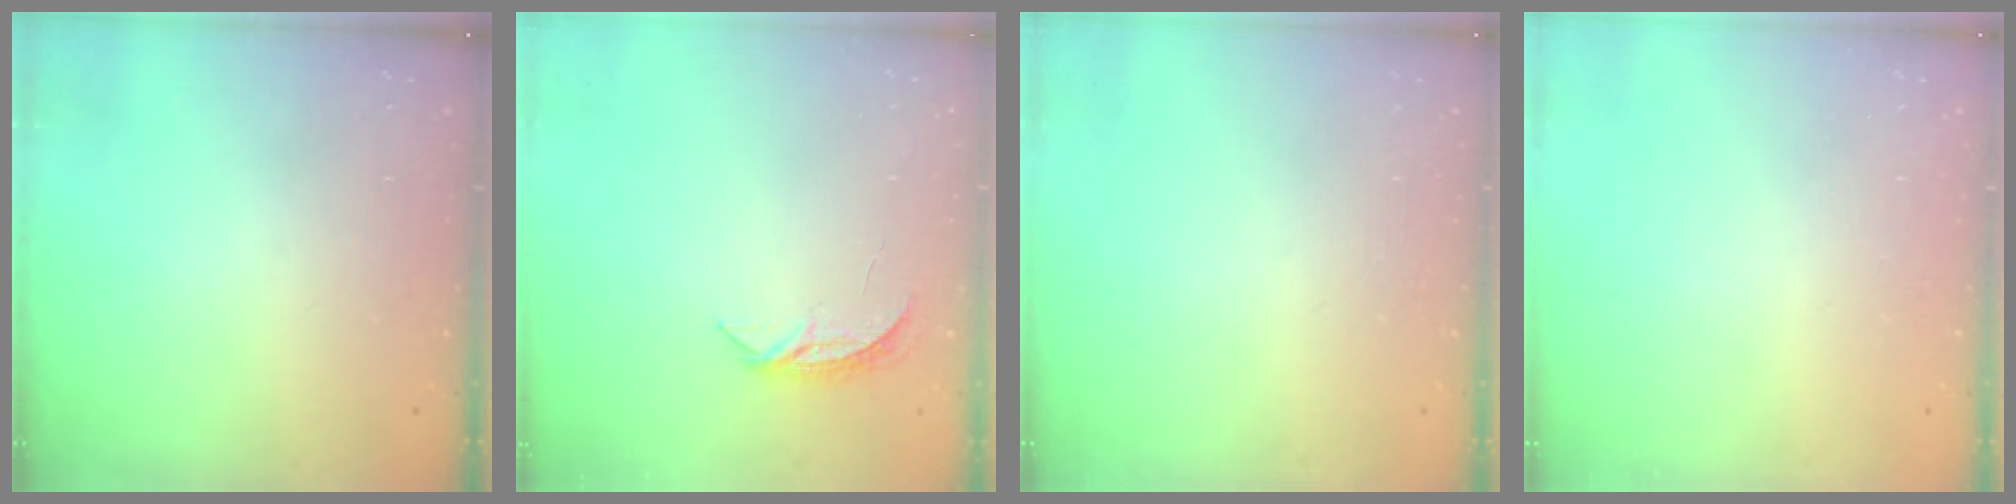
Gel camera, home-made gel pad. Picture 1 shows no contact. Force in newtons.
{"total": 4.8, "press": 4.7, "slide": 0.5}
{"total": 0.0}
{"total": 0.0}